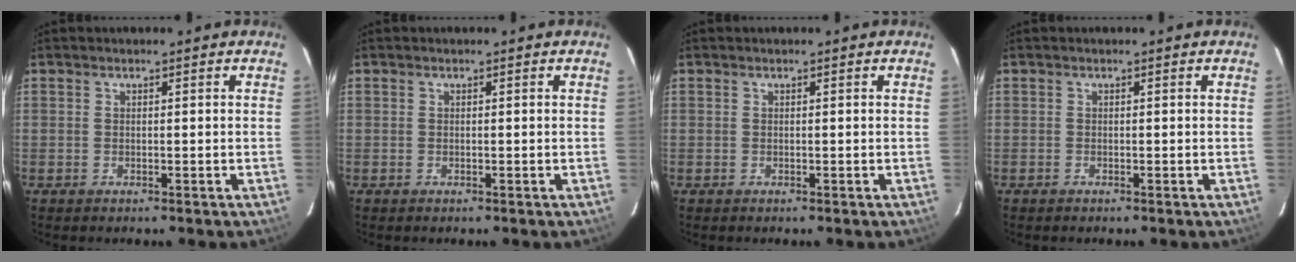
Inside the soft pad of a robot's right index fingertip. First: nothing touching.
{"total": 0.0}
{"total": 0.0}
{"total": 0.0}